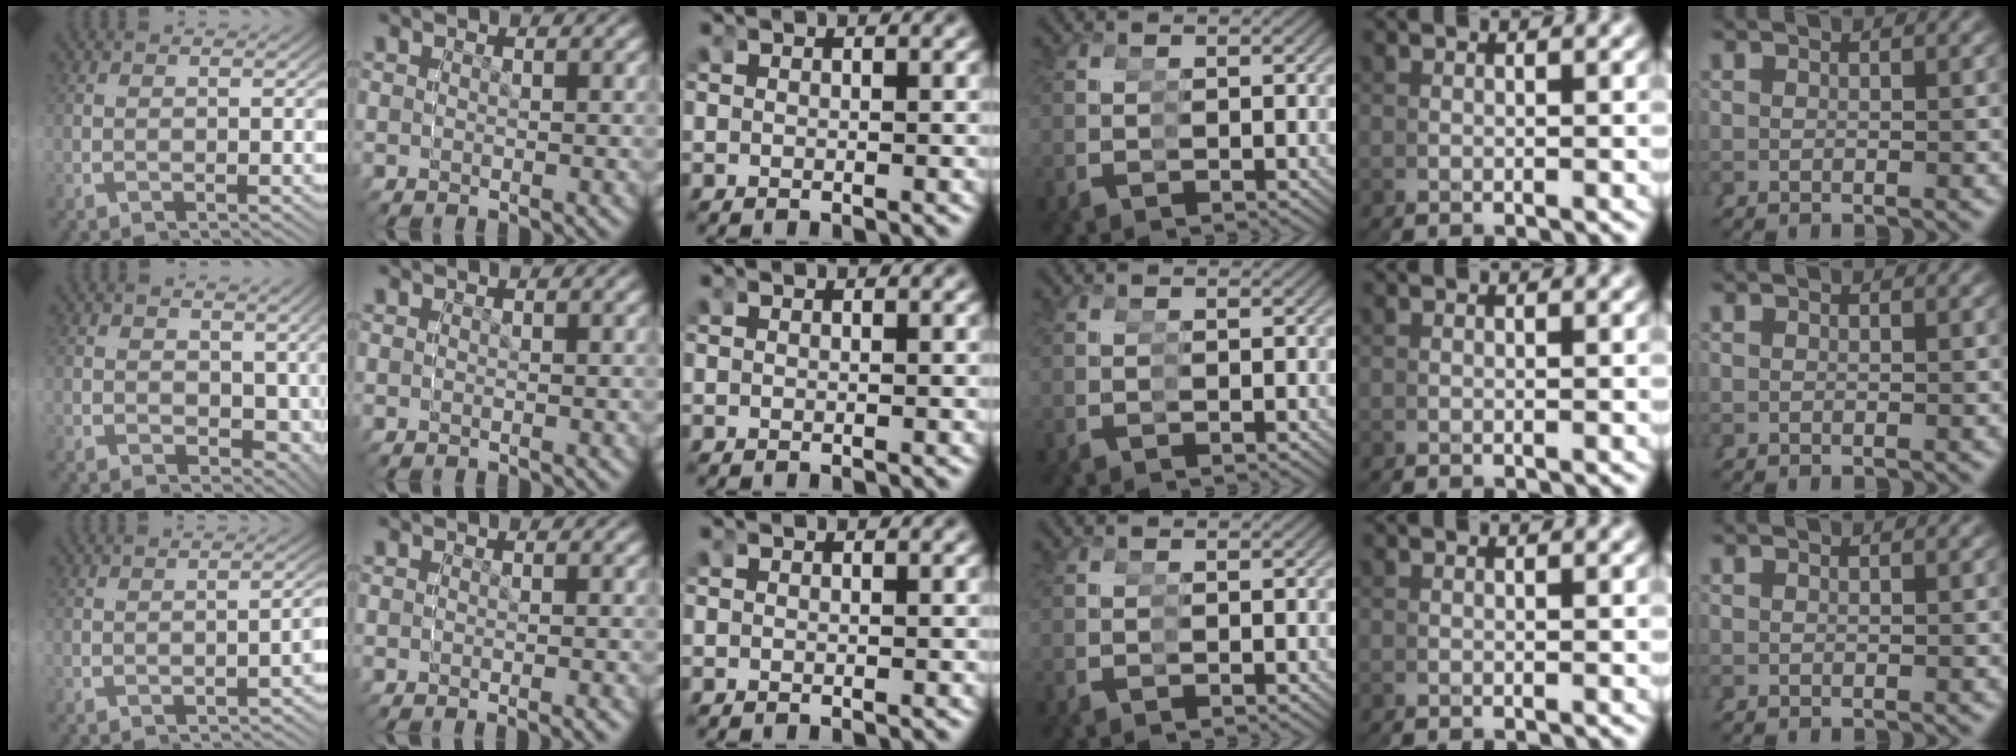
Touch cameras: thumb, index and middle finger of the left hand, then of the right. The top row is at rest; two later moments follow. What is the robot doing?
{"motion": "grasp_and_lifting", "object": "cup"}